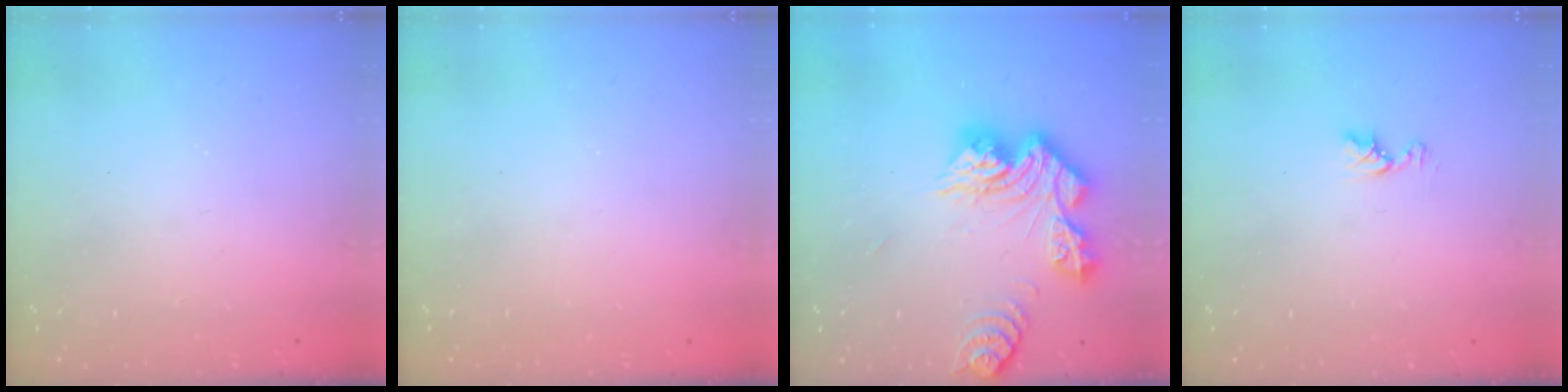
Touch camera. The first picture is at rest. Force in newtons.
{"total": 0.0}
{"total": 14.3, "press": 14.2, "slide": 1.5}
{"total": 5.1, "press": 5.1, "slide": 0.6}